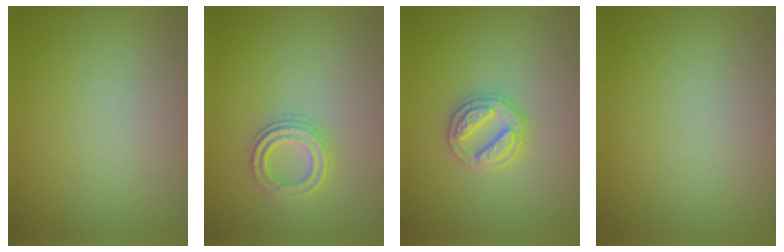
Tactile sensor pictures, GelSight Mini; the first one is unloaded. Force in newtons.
{"total": 2.6, "press": 2.3, "slide": 1.2}
{"total": 2.7, "press": 2.7, "slide": 0.3}
{"total": 0.0}